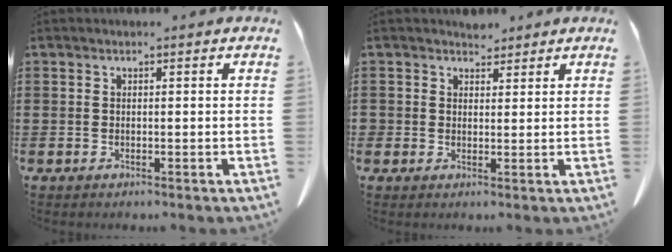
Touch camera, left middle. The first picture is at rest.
{"total": 2.5, "force": [2.1, 1.3, -0.1], "torque": [0.001, 0.001, 0.039]}